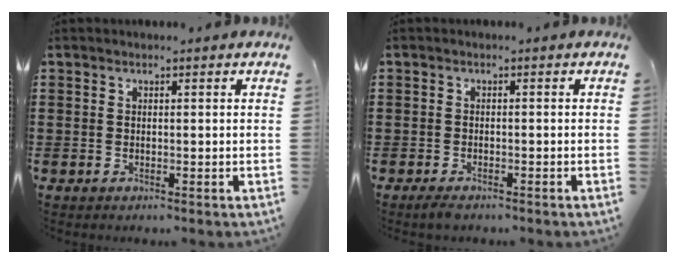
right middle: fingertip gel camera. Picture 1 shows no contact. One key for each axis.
{"total": 1.3, "fx": -1.1, "fy": 0.4, "fz": 0.5, "tx": -0.012, "ty": -0.002, "tz": -0.021}